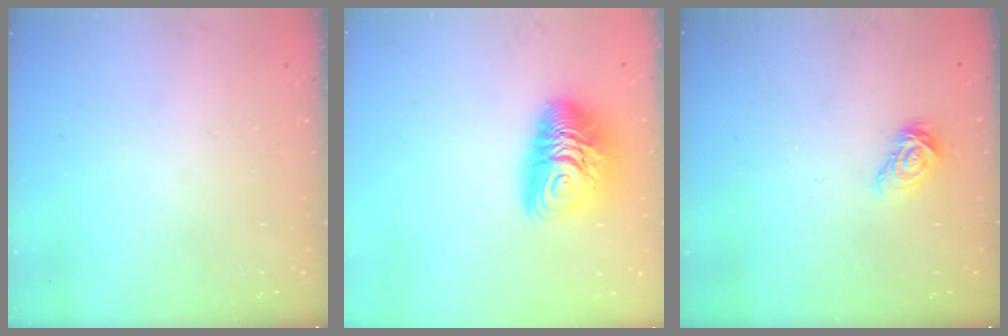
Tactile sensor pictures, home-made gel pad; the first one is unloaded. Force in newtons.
{"total": 11.8, "press": 11.8, "slide": 1.1}
{"total": 6.4, "press": 6.4, "slide": 0.5}